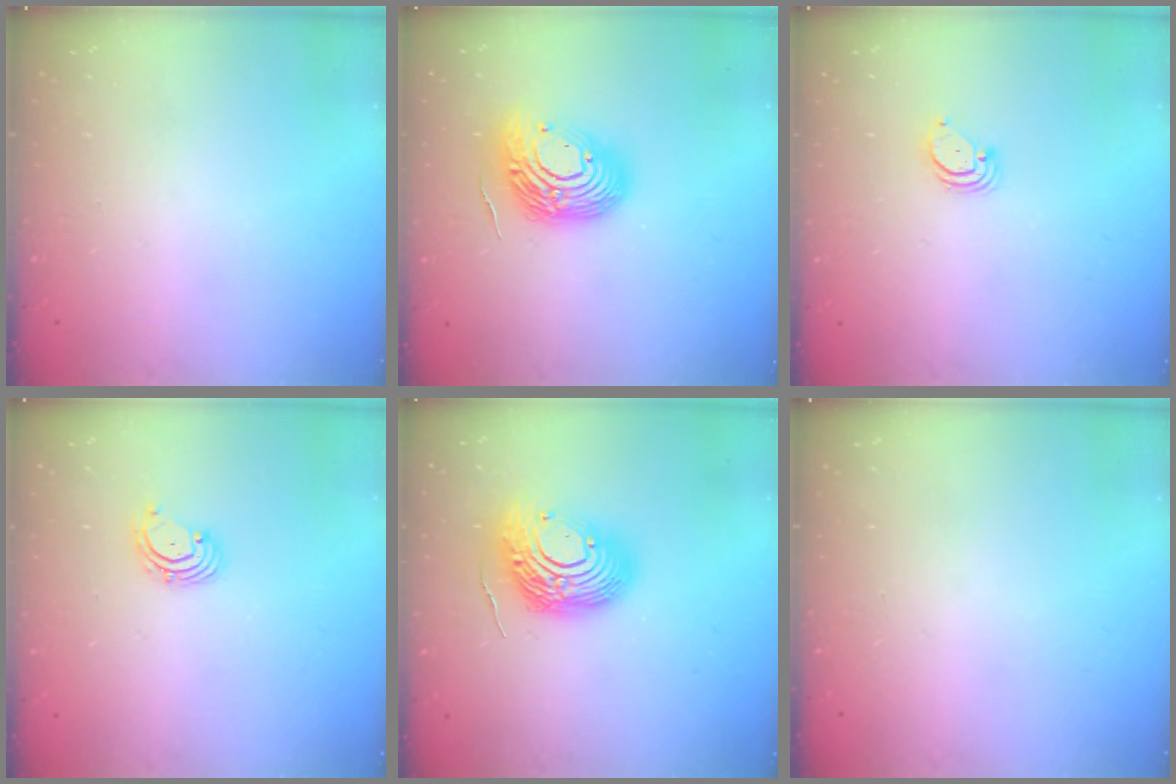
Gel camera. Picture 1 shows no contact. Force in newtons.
{"total": 15.7, "press": 15.7, "slide": 1.1}
{"total": 2.0, "press": 2.0, "slide": 0.1}
{"total": 2.6, "press": 2.5, "slide": 0.6}
{"total": 14.6, "press": 14.6, "slide": 1.4}
{"total": 0.0}